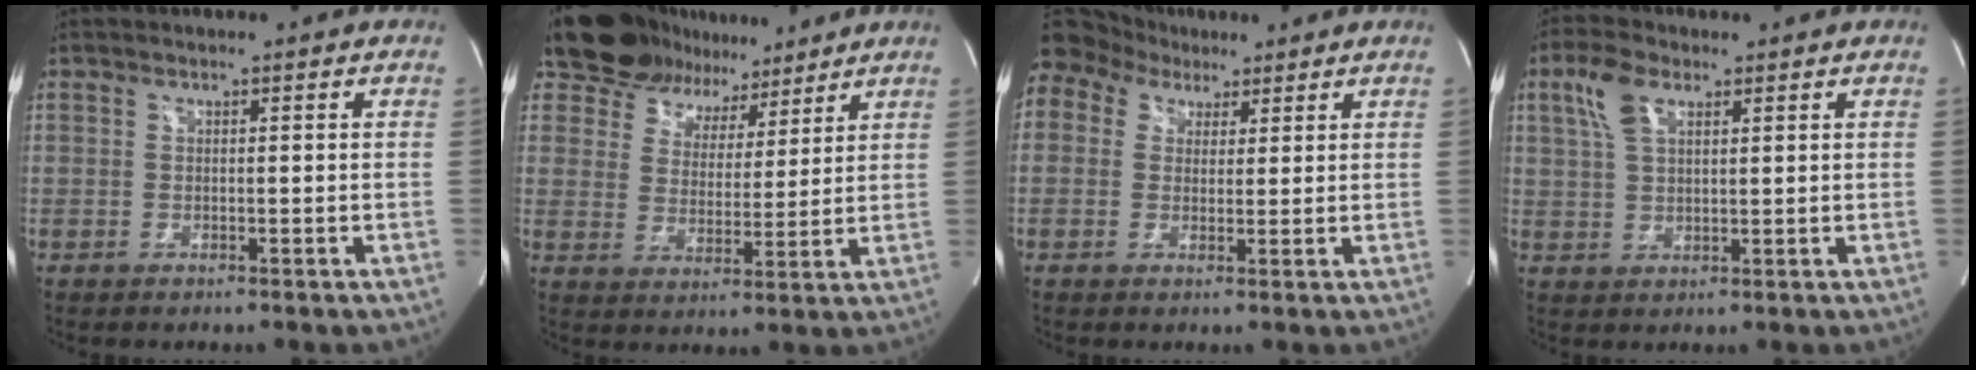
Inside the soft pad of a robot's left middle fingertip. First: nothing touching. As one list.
[{"total": 11.4, "force": [9.6, 5.9, 1.8], "torque": [-0.022, 0.014, 0.151]}, {"total": 14.2, "force": [8.5, 10.2, 4.8], "torque": [-0.167, 0.073, 0.164]}, {"total": 5.2, "force": [2.8, 2.4, 3.7], "torque": [-0.086, 0.016, 0.059]}]